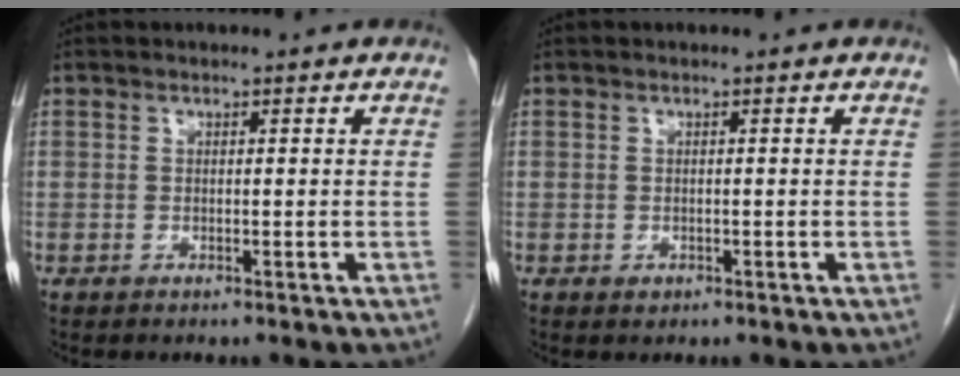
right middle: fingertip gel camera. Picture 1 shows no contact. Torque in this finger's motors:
{"motor_torque": [0.26, -0.18, -0.02, -0.01]}